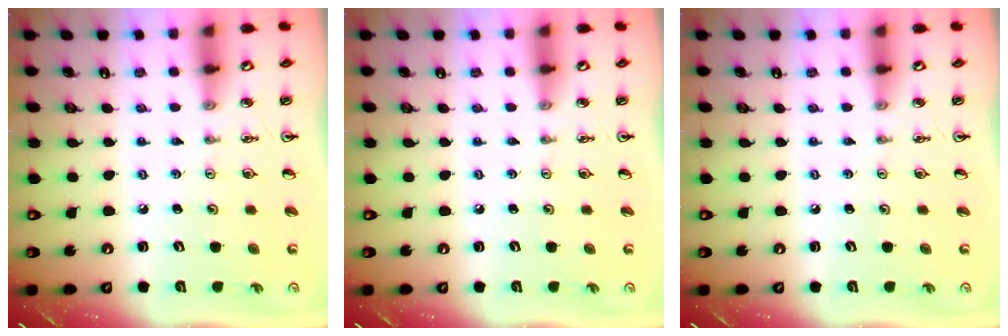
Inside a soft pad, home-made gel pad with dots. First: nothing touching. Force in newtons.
{"total": 0.0}
{"total": 0.0}